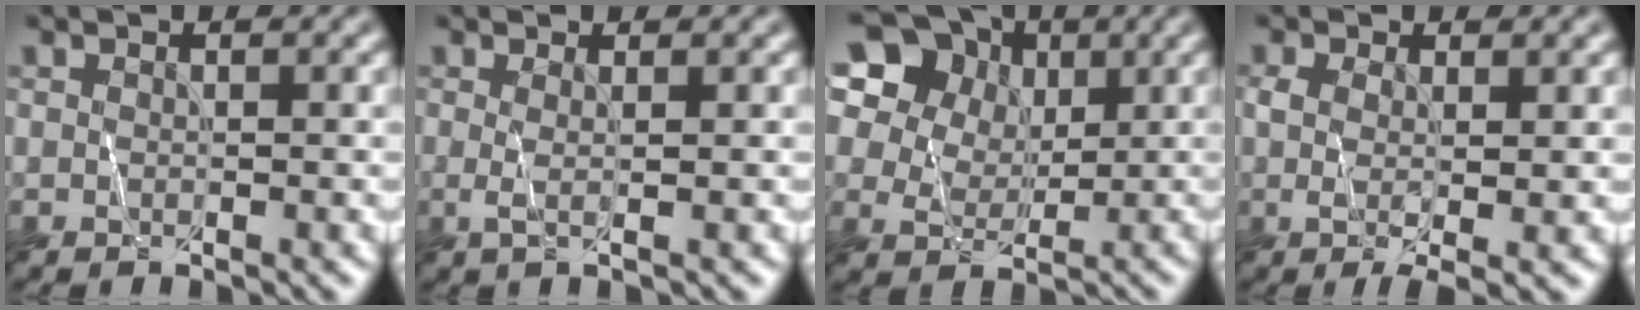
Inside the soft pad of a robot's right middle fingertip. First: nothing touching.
{"total": 1.5, "force": [0.2, 0.4, 1.4], "torque": [-0.023, 0.000, -0.002]}
{"total": 16.4, "force": [7.8, 12.8, 6.7], "torque": [-0.188, 0.047, 0.146]}
{"total": 3.1, "force": [0.1, 1.0, 3.0], "torque": [-0.060, -0.004, 0.004]}